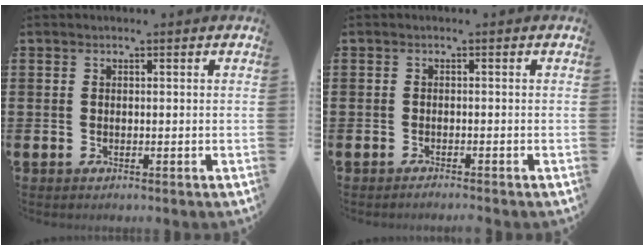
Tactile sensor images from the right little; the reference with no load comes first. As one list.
[{"total": 0.7, "force": [-0.6, -0.1, 0.3], "torque": [-0.005, -0.003, -0.013]}]